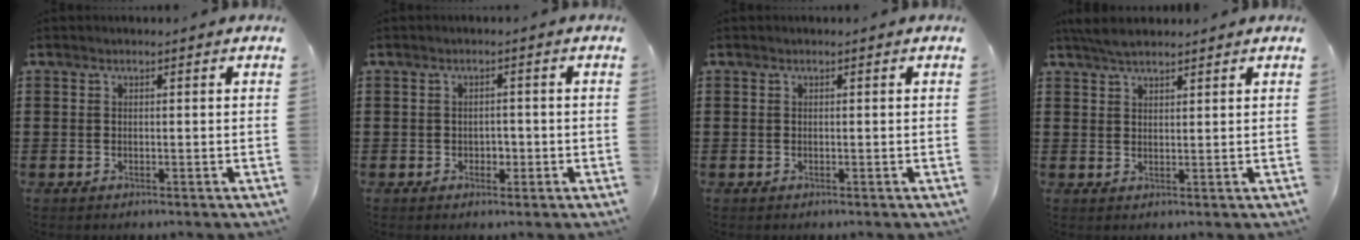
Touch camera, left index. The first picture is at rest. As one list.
[{"total": 1.5, "force": [-0.3, 1.2, 0.8], "torque": [-0.018, 0.004, -0.009]}, {"total": 0.0}, {"total": 3.3, "force": [3.0, 0.8, 1.3], "torque": [-0.032, 0.002, 0.057]}]